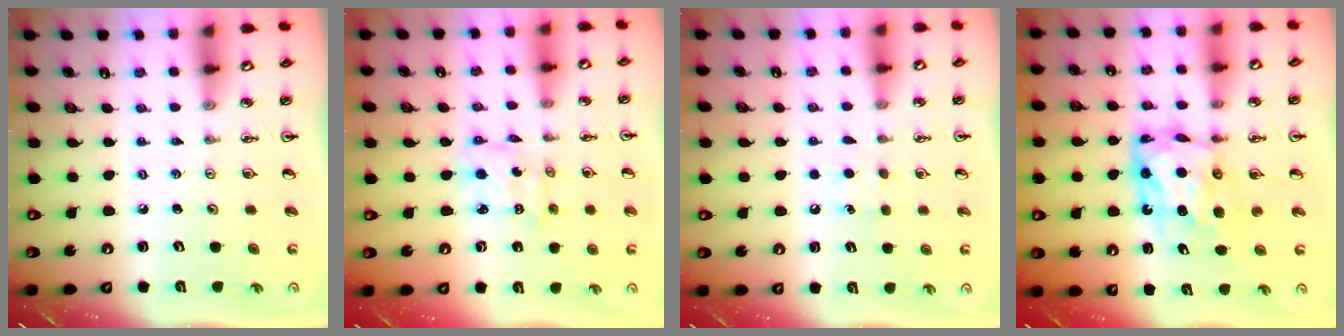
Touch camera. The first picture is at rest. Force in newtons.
{"total": 3.5, "press": 3.5, "slide": 0.1}
{"total": 6.5, "press": 6.4, "slide": 0.9}
{"total": 9.1, "press": 9.1, "slide": 0.8}